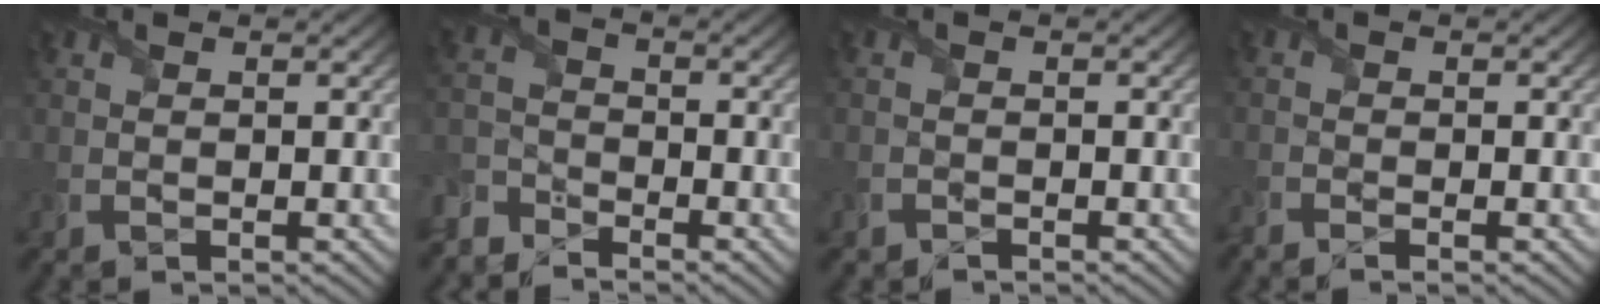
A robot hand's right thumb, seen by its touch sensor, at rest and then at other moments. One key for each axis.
{"total": 4.3, "fx": -4.0, "fy": 1.3, "fz": 0.5, "tx": -0.018, "ty": -0.004, "tz": -0.098}
{"total": 1.1, "fx": -1.0, "fy": 0.4, "fz": -0.2, "tx": 0.011, "ty": -0.002, "tz": -0.022}
{"total": 1.5, "fx": -1.4, "fy": 0.0, "fz": 0.5, "tx": -0.017, "ty": -0.008, "tz": -0.033}